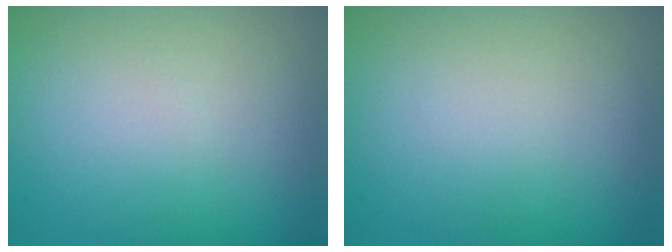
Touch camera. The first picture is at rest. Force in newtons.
{"total": 0.0}